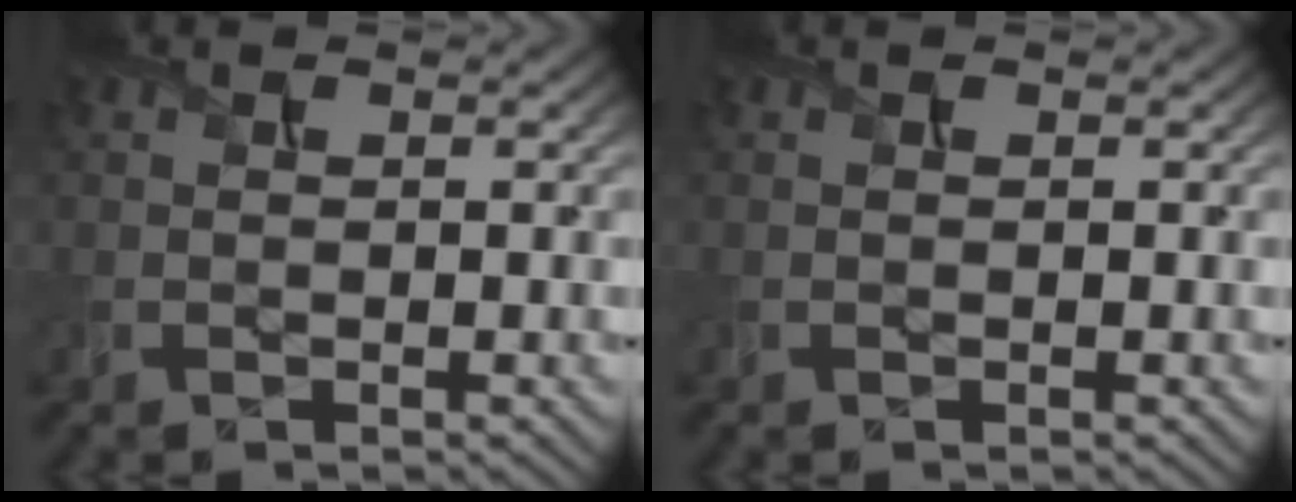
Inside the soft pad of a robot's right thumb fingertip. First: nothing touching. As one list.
[{"total": 0.0}]